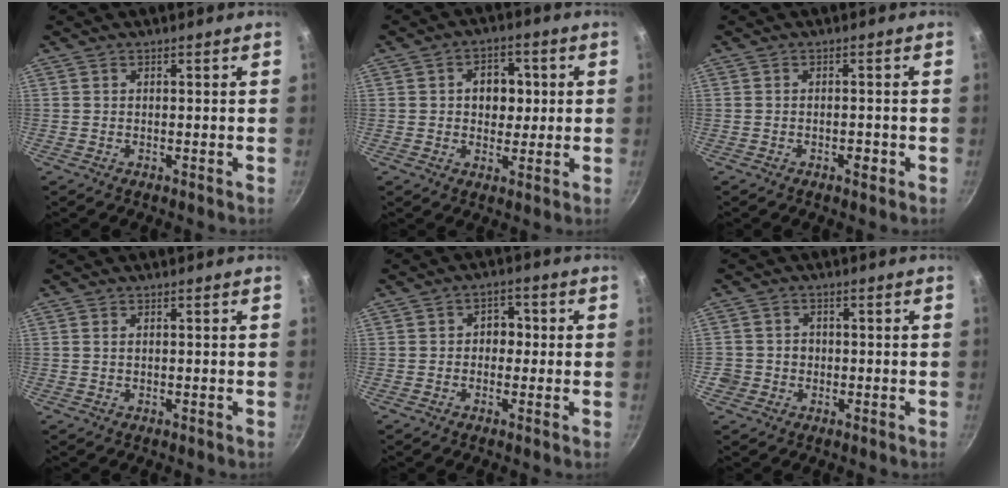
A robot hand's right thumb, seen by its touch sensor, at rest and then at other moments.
{"total": 7.3, "force": [1.0, 5.6, 4.5], "torque": [-0.029, 0.003, 0.008]}
{"total": 1.8, "force": [-0.8, 0.9, 1.4], "torque": [-0.020, 0.005, -0.013]}
{"total": 0.9, "force": [0.2, 0.5, 0.7], "torque": [-0.012, 0.002, 0.003]}
{"total": 4.2, "force": [0.0, 3.5, 2.4], "torque": [0.002, 0.008, -0.007]}
{"total": 3.4, "force": [-0.7, 3.2, 0.8], "torque": [0.002, 0.013, -0.014]}